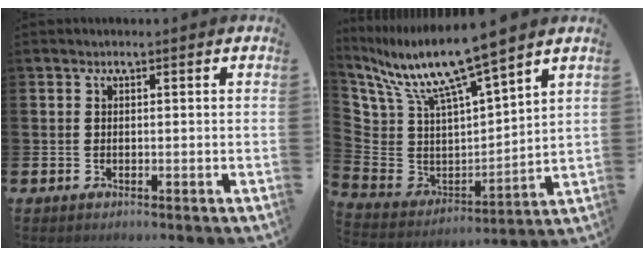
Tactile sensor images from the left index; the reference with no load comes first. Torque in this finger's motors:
{"motor_torque": [1.38, -0.76, 0.88, 0.21]}